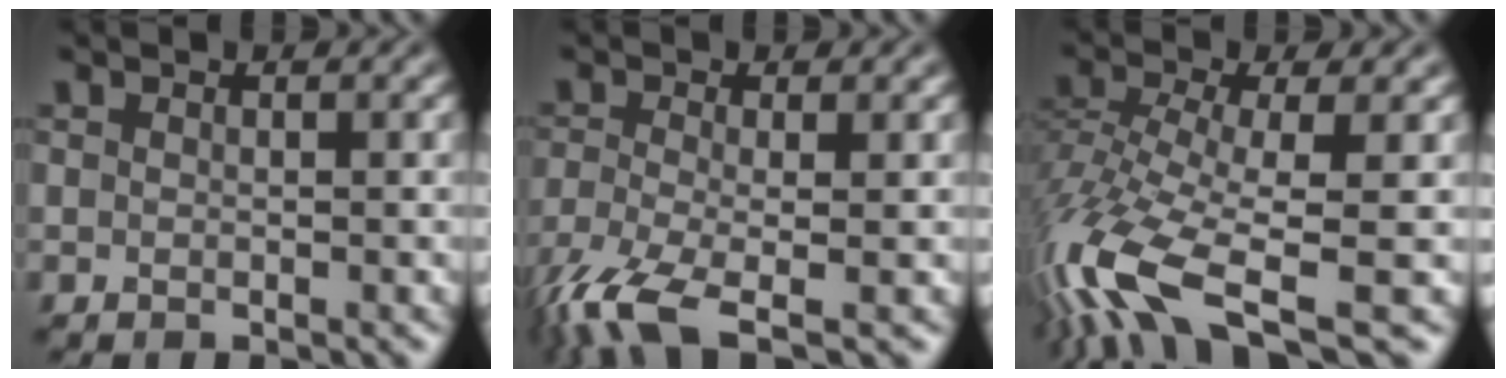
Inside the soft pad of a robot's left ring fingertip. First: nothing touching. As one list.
[{"total": 6.5, "force": [-4.3, 1.5, 4.6], "torque": [-0.101, -0.017, -0.094]}, {"total": 11.4, "force": [-6.7, 3.1, 8.7], "torque": [-0.190, -0.006, -0.122]}]